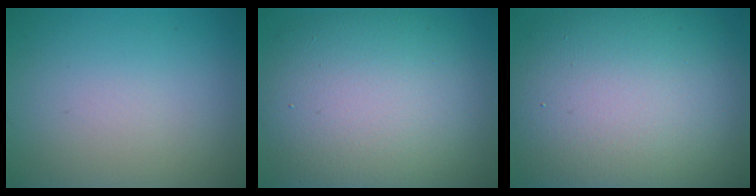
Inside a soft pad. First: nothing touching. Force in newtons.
{"total": 12.8, "press": 12.8, "slide": 0.5}
{"total": 15.8, "press": 15.8, "slide": 1.3}